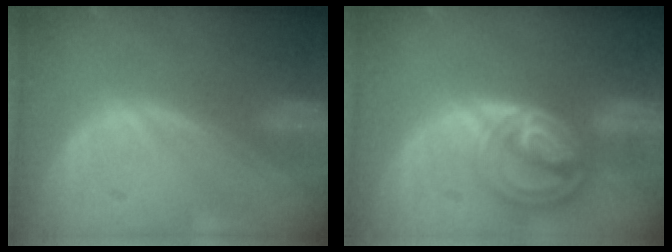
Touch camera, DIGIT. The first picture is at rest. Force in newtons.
{"total": 8.6, "press": 7.3, "slide": 4.4}